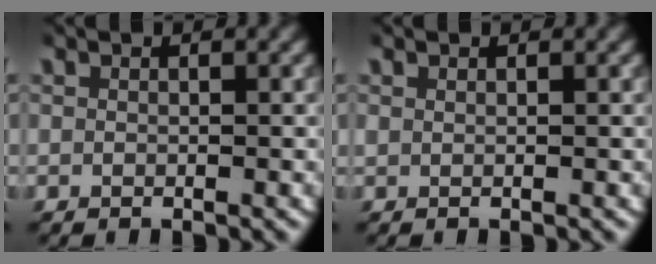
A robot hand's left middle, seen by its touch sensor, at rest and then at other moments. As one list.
[{"total": 0.0}]